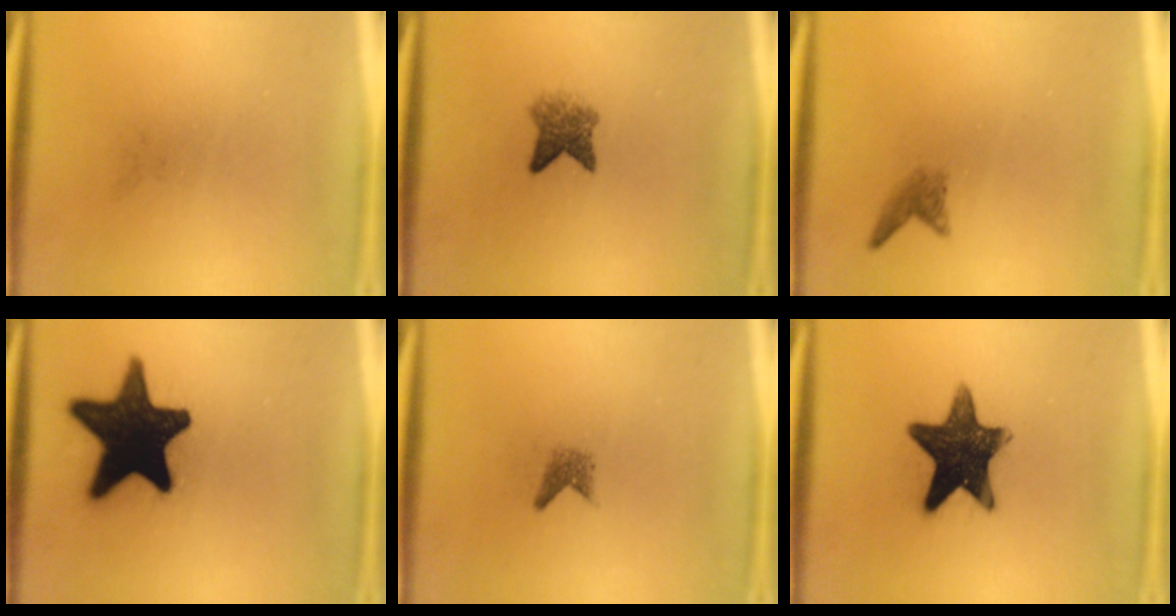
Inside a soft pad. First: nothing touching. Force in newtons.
{"total": 3.4}
{"total": 1.5}
{"total": 19.2}
{"total": 1.5}
{"total": 14.1}